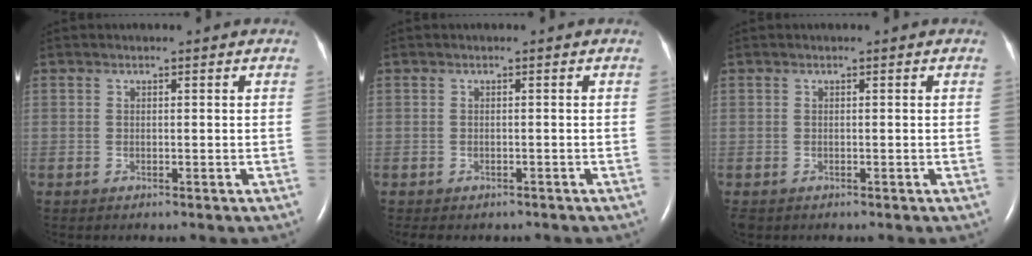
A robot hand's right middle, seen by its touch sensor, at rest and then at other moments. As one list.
[{"total": 4.1, "force": [-3.4, 1.9, 1.3], "torque": [-0.016, -0.001, -0.038]}, {"total": 1.1, "force": [-0.8, 0.6, 0.4], "torque": [-0.009, -0.001, -0.010]}]